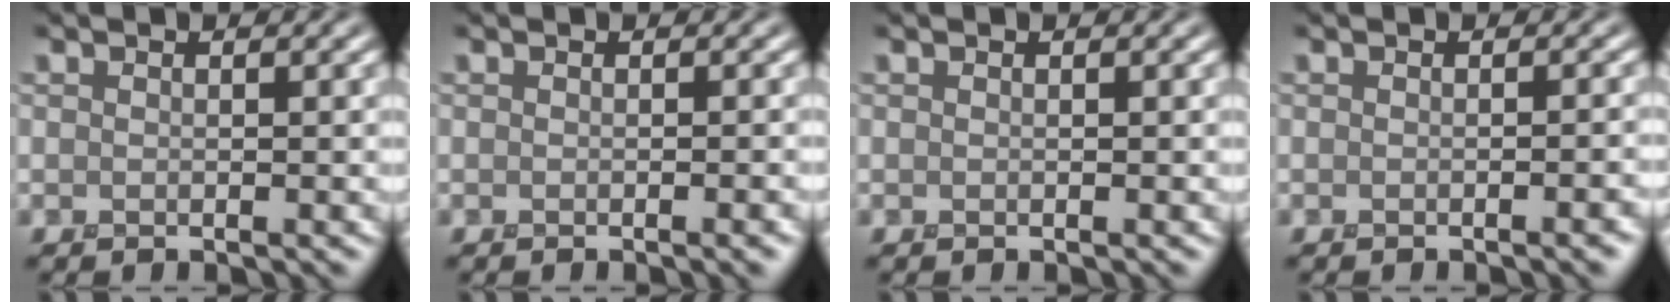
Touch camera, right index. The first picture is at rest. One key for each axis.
{"total": 1.4, "fx": -1.0, "fy": 0.3, "fz": 1.0, "tx": -0.013, "ty": -0.004, "tz": -0.012}
{"total": 0.0}
{"total": 1.8, "fx": -1.2, "fy": 0.3, "fz": 1.3, "tx": -0.016, "ty": -0.001, "tz": -0.017}